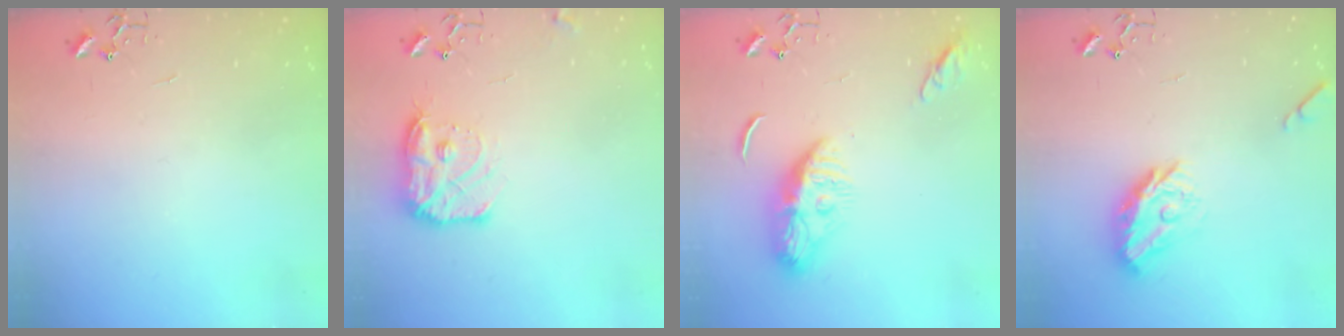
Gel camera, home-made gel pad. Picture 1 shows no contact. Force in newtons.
{"total": 12.6, "press": 12.6, "slide": 0.6}
{"total": 11.4, "press": 11.3, "slide": 1.0}
{"total": 12.2, "press": 12.2, "slide": 0.7}